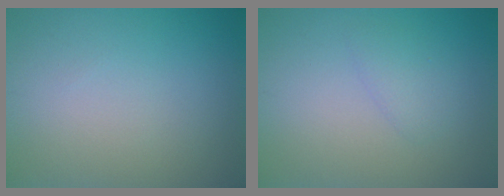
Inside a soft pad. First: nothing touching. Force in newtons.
{"total": 1.3, "press": 1.3, "slide": 0.1}